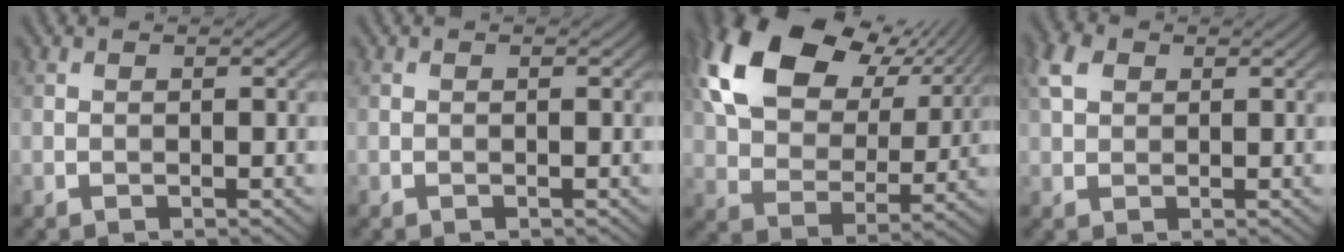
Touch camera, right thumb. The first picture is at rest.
{"total": 0.0}
{"total": 18.6, "force": [8.7, 11.6, 11.6], "torque": [-0.253, 0.028, 0.151]}
{"total": 3.6, "force": [1.5, 2.6, 2.1], "torque": [-0.058, 0.012, 0.026]}